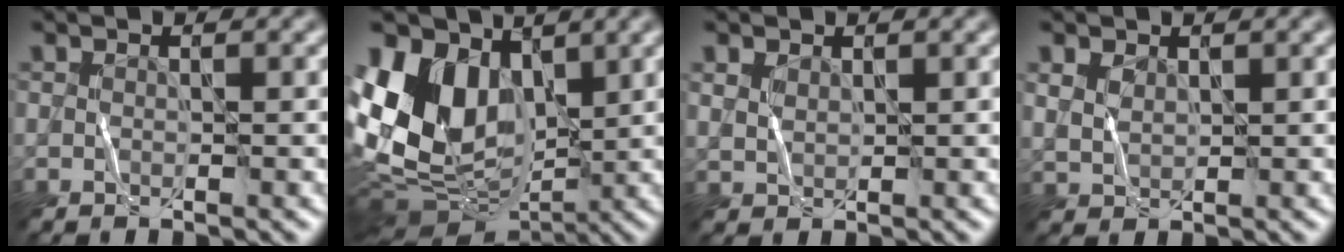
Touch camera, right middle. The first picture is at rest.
{"total": 11.6, "force": [2.0, 7.8, 8.4], "torque": [-0.179, 0.007, 0.025]}
{"total": 1.2, "force": [0.7, 0.8, 0.5], "torque": [-0.013, 0.000, 0.019]}
{"total": 1.5, "force": [0.9, 1.1, 0.7], "torque": [-0.020, -0.002, 0.021]}